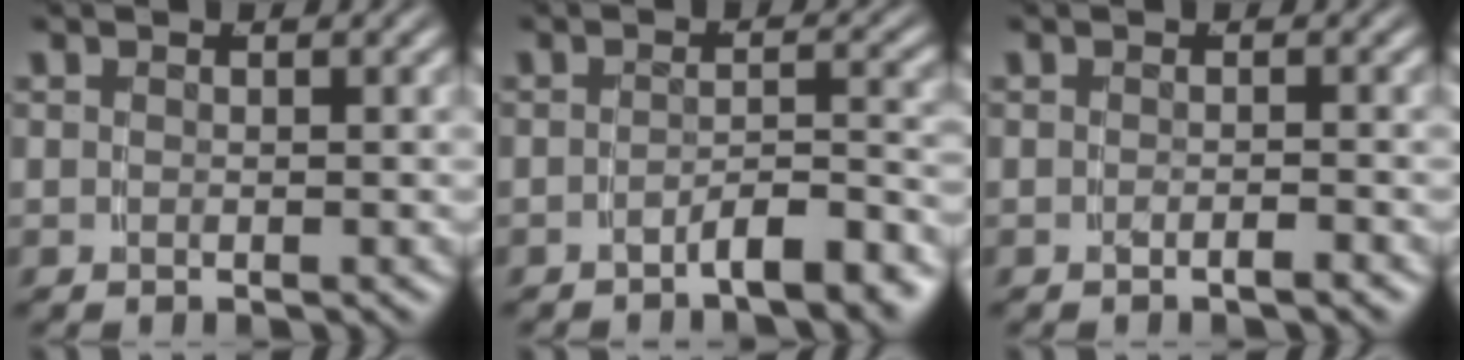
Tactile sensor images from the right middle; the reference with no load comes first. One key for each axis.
{"total": 3.8, "fx": -3.3, "fy": 0.2, "fz": 2.0, "tx": -0.018, "ty": 0.001, "tz": -0.053}
{"total": 1.1, "fx": -0.8, "fy": -0.7, "fz": 0.2, "tx": 0.000, "ty": 0.004, "tz": -0.016}